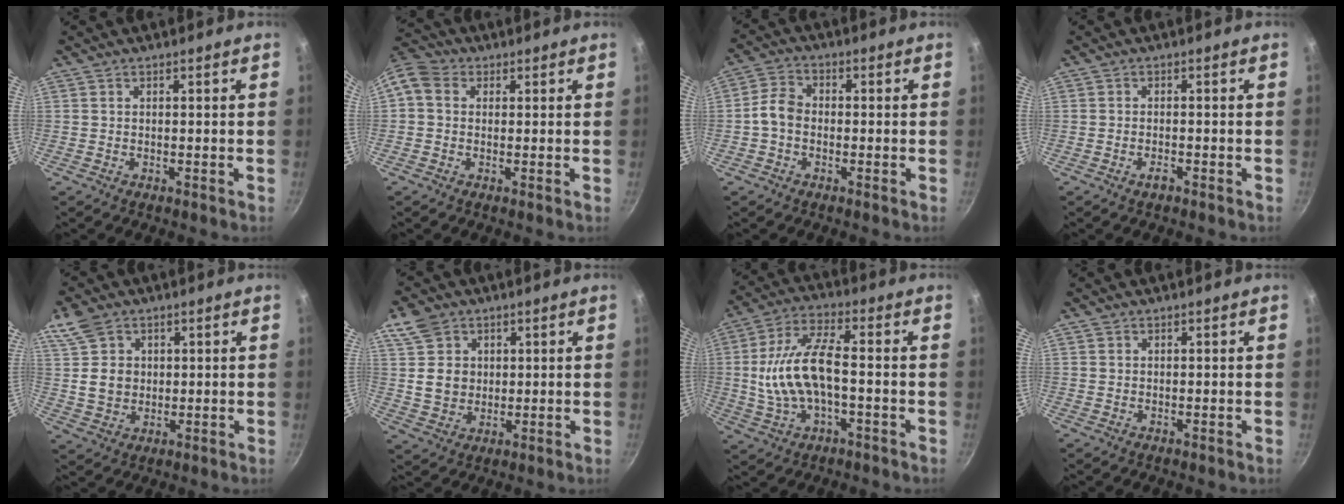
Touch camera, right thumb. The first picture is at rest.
{"total": 6.5, "force": [0.9, 5.4, 3.5], "torque": [-0.070, 0.019, 0.000]}
{"total": 4.8, "force": [-1.0, 3.6, 3.0], "torque": [-0.051, 0.022, -0.033]}
{"total": 1.4, "force": [-0.9, 0.5, 1.0], "torque": [-0.021, 0.007, -0.019]}
{"total": 8.7, "force": [3.2, 6.8, 4.3], "torque": [-0.059, -0.017, 0.062]}
{"total": 8.8, "force": [3.4, 7.3, 3.6], "torque": [-0.032, -0.015, 0.067]}
{"total": 13.3, "force": [-1.3, 6.0, 11.8], "torque": [-0.233, 0.028, -0.030]}
{"total": 0.6, "force": [0.3, 0.5, 0.1], "torque": [0.001, 0.000, 0.002]}